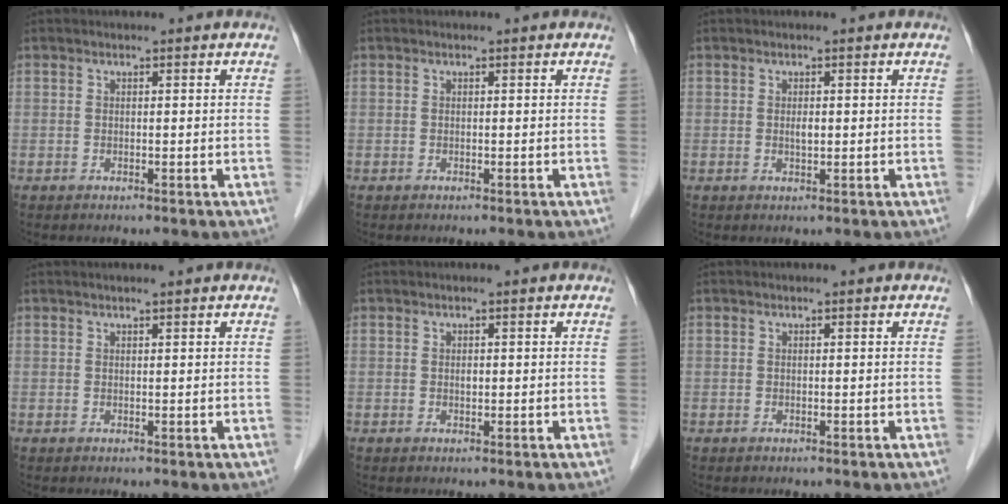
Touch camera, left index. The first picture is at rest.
{"total": 0.0}
{"total": 1.1, "force": [0.1, 0.4, 1.0], "torque": [-0.020, -0.002, 0.003]}
{"total": 1.3, "force": [1.1, 0.0, 0.8], "torque": [-0.011, 0.012, 0.019]}
{"total": 0.6, "force": [0.1, 0.3, 0.5], "torque": [-0.010, 0.000, 0.003]}
{"total": 0.0}